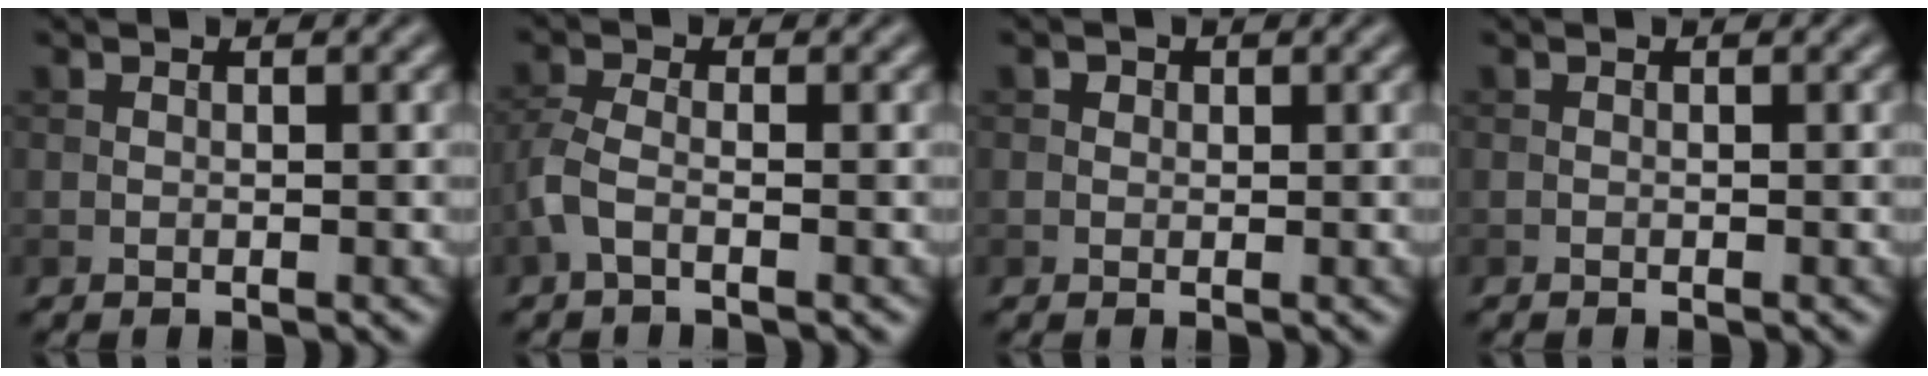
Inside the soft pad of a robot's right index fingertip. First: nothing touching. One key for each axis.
{"total": 2.4, "fx": -1.1, "fy": 0.9, "fz": 1.9, "tx": -0.054, "ty": 0.001, "tz": -0.034}
{"total": 0.8, "fx": 0.3, "fy": 0.7, "fz": 0.2, "tx": -0.004, "ty": -0.002, "tz": -0.001}
{"total": 0.0}